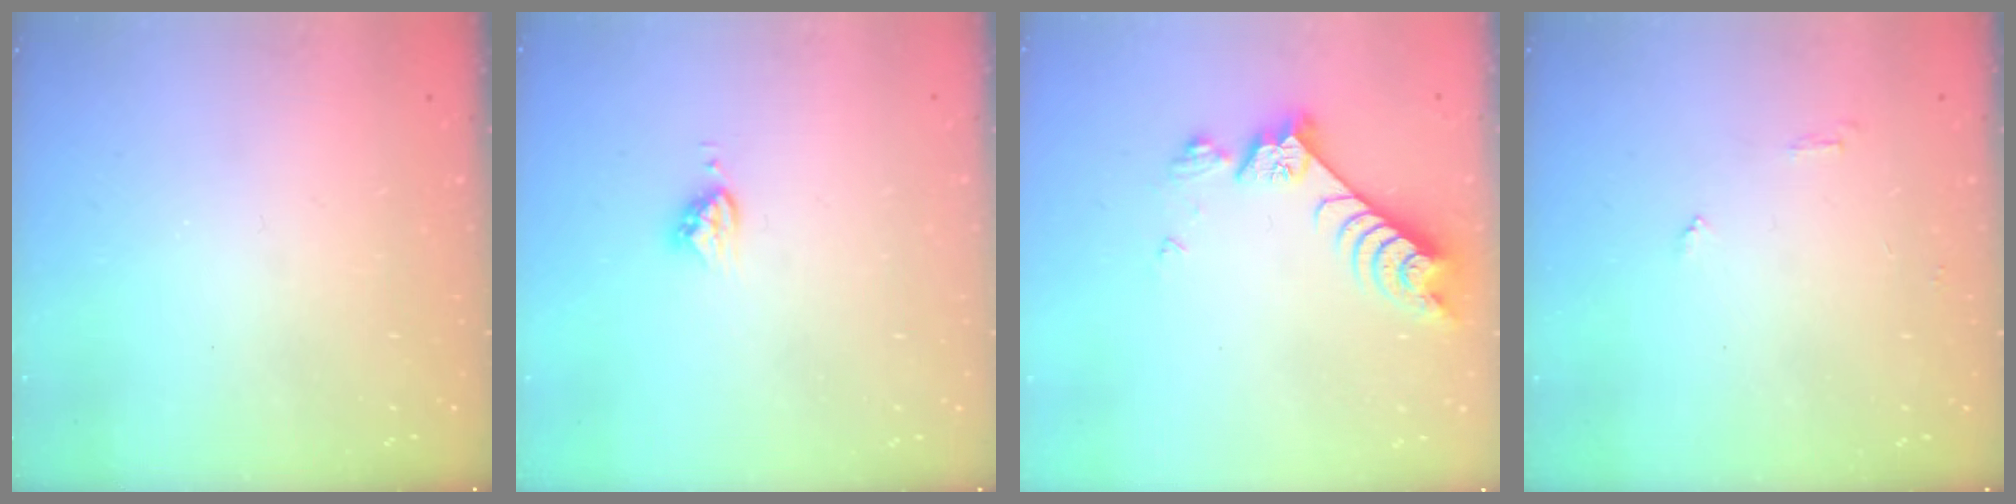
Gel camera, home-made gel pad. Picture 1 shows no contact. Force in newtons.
{"total": 4.6, "press": 4.6, "slide": 0.2}
{"total": 8.1, "press": 8.1, "slide": 0.8}
{"total": 3.9, "press": 3.9, "slide": 0.4}